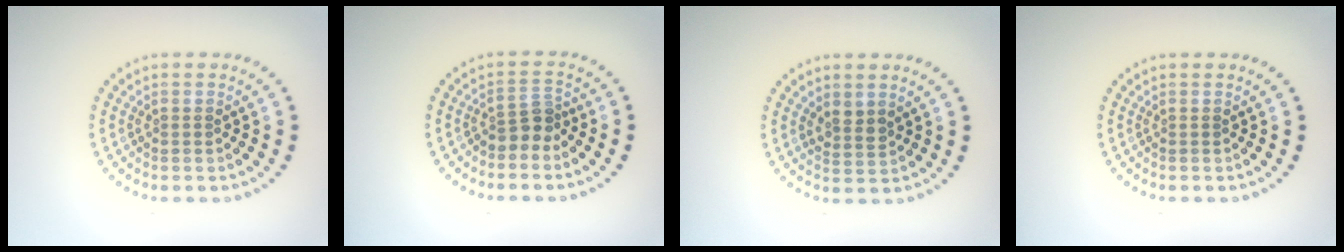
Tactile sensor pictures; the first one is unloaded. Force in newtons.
{"total": 2.2, "press": 1.7, "slide": 1.4}
{"total": 1.5, "press": 1.2, "slide": 0.9}
{"total": 0.0}